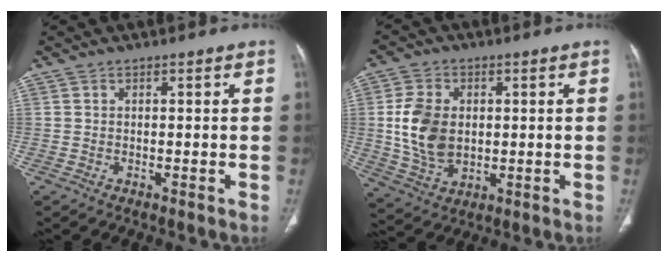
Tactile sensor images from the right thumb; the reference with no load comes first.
{"total": 11.1, "force": [0.7, 7.8, 7.9], "torque": [-0.140, -0.004, 0.023]}